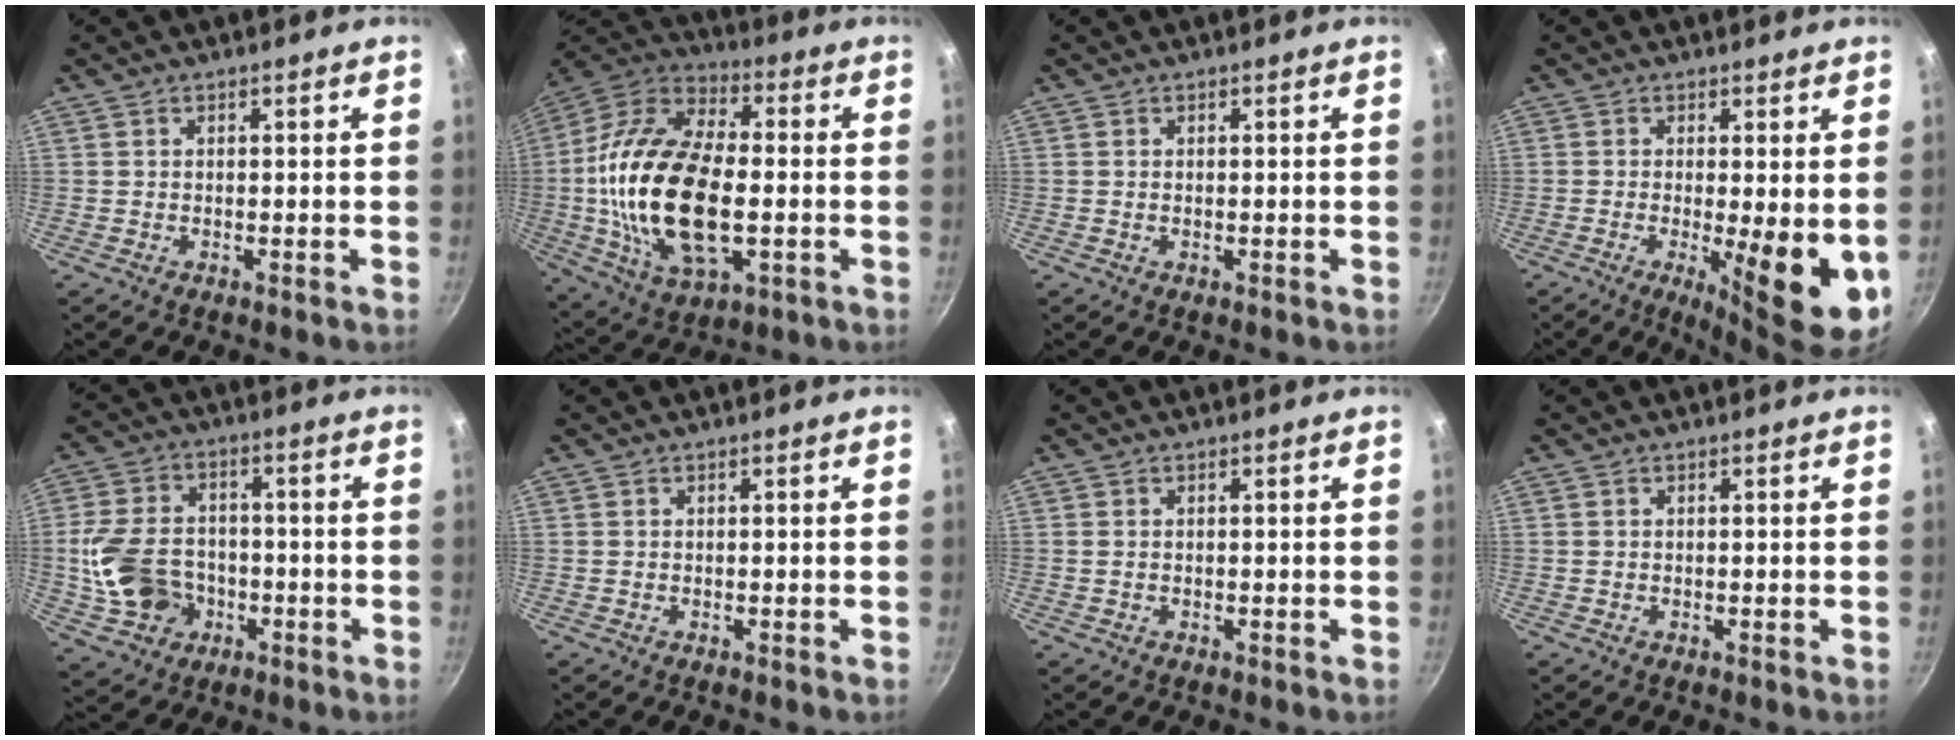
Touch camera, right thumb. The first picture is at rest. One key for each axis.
{"total": 25.9, "fx": -2.1, "fy": 13.6, "fz": 21.9, "tx": -0.426, "ty": 0.022, "tz": -0.042}
{"total": 0.0}
{"total": 10.0, "fx": -1.4, "fy": 2.1, "fz": 9.7, "tx": -0.129, "ty": -0.013, "tz": -0.010}
{"total": 13.7, "fx": -2.4, "fy": 10.9, "fz": 8.0, "tx": -0.140, "ty": 0.024, "tz": -0.036}
{"total": 0.0}
{"total": 0.6, "fx": 0.0, "fy": 0.5, "fz": 0.3, "tx": -0.005, "ty": 0.001, "tz": 0.000}
{"total": 0.0}